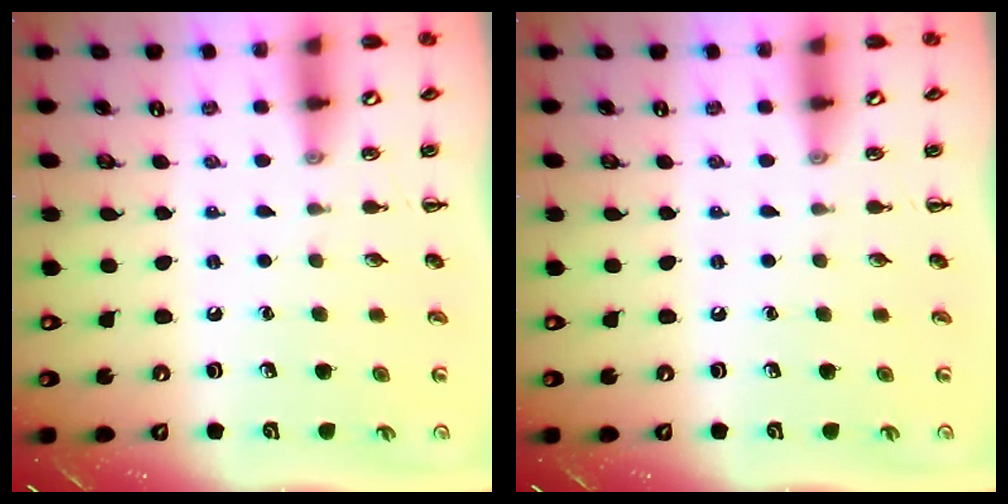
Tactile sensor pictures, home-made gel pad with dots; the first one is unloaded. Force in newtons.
{"total": 0.0}